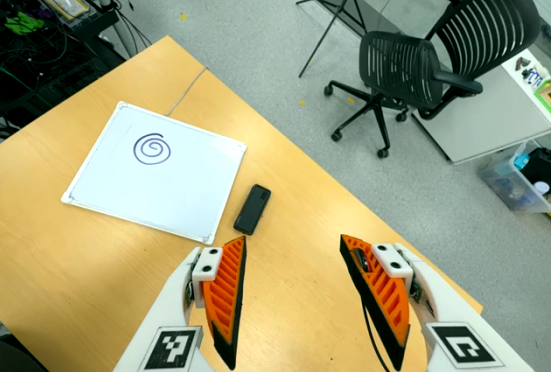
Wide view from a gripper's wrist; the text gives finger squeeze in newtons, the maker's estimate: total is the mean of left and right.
{"total": 0.0}